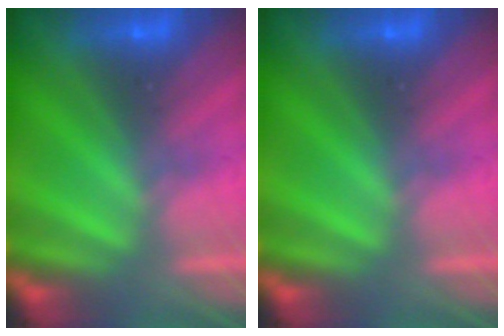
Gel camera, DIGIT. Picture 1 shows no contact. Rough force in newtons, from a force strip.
{"total": 0.0}